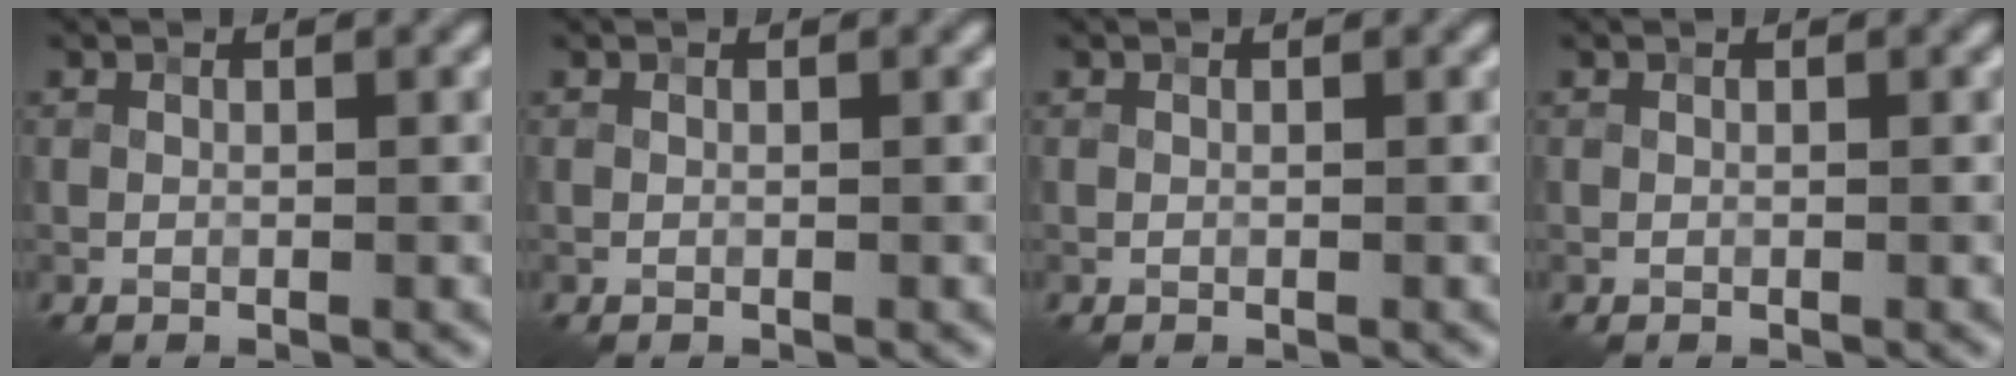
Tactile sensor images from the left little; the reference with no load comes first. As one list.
[{"total": 0.0}, {"total": 0.0}, {"total": 0.0}]